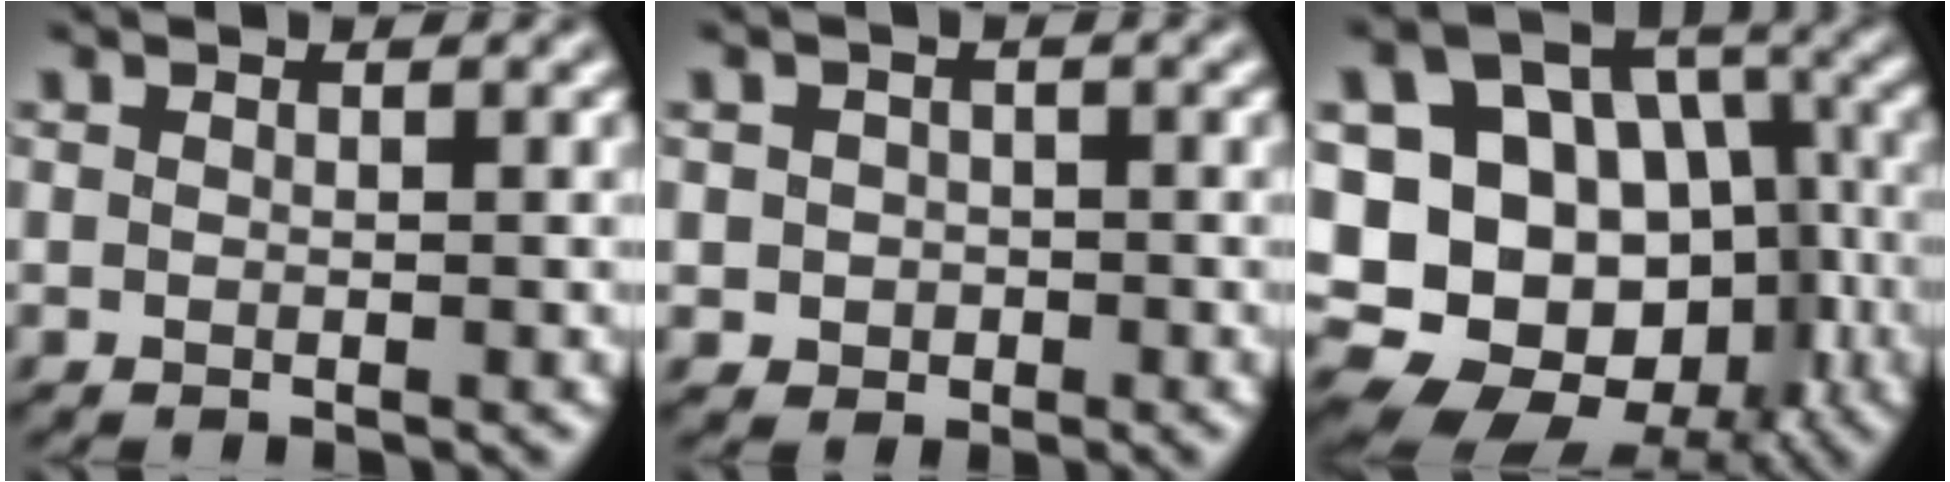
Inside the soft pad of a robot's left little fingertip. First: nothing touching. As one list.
[{"total": 1.7, "force": [-0.3, 1.6, 0.4], "torque": [0.007, -0.003, -0.004]}, {"total": 17.3, "force": [-2.9, 14.1, 9.6], "torque": [-0.176, 0.003, -0.037]}]